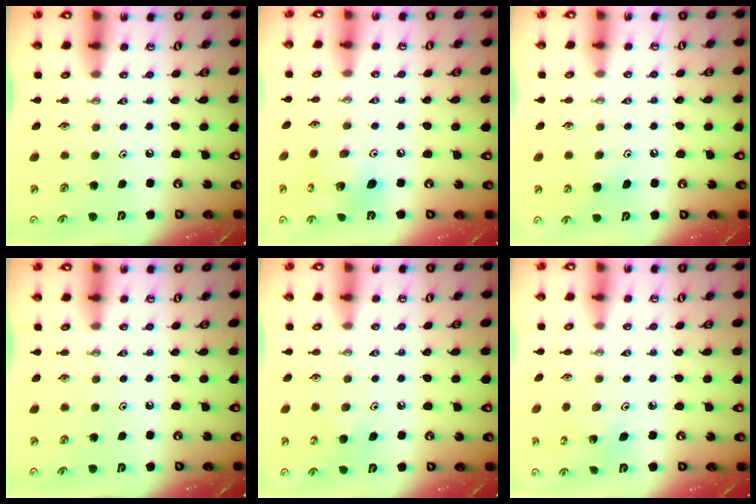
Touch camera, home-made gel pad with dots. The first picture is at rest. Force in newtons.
{"total": 11.6, "press": 11.3, "slide": 2.5}
{"total": 6.1, "press": 5.8, "slide": 1.7}
{"total": 0.0}
{"total": 6.1, "press": 6.0, "slide": 0.5}
{"total": 3.1, "press": 3.1, "slide": 0.2}